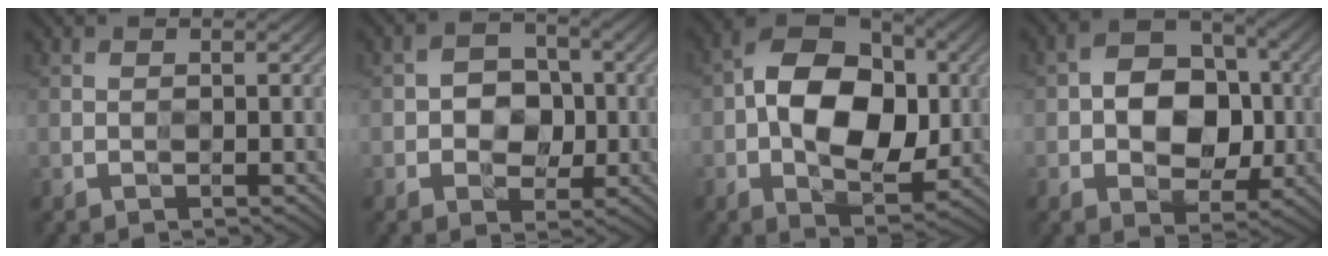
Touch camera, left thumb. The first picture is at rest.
{"total": 4.5, "force": [-0.6, 3.6, 2.6], "torque": [-0.036, -0.004, -0.018]}
{"total": 13.1, "force": [-0.1, 8.6, 10.0], "torque": [-0.174, 0.010, -0.008]}
{"total": 8.8, "force": [-0.6, 6.4, 6.0], "torque": [-0.095, 0.003, -0.023]}